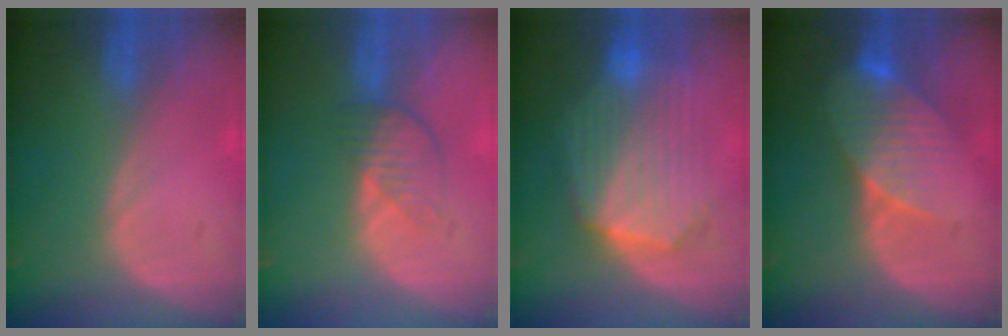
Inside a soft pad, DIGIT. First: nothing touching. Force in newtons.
{"total": 4.2, "press": 3.7, "slide": 1.9}
{"total": 10.9, "press": 10.9, "slide": 0.7}
{"total": 8.2, "press": 7.3, "slide": 3.7}